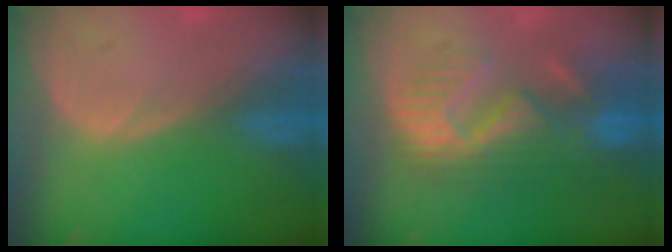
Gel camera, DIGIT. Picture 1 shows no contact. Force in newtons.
{"total": 11.0, "press": 9.6, "slide": 5.2}